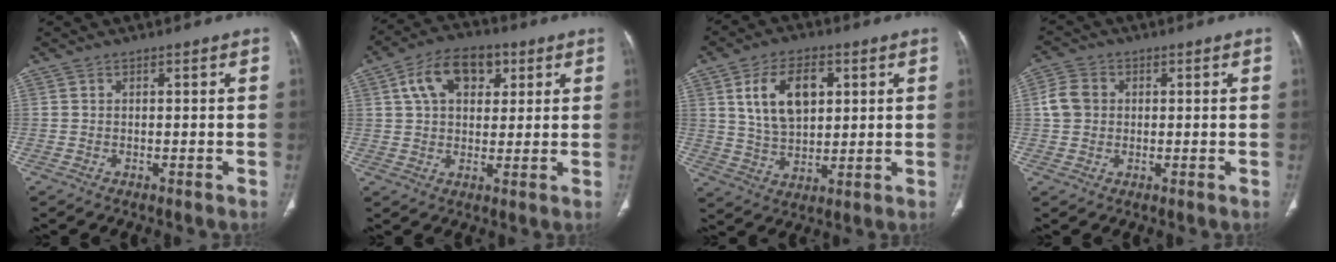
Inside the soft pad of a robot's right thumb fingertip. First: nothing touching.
{"total": 11.7, "force": [4.3, 7.4, 7.9], "torque": [-0.108, 0.006, 0.065]}
{"total": 12.1, "force": [3.8, 7.4, 8.8], "torque": [-0.132, -0.009, 0.074]}
{"total": 5.0, "force": [0.5, 4.2, 2.6], "torque": [-0.044, 0.009, 0.005]}